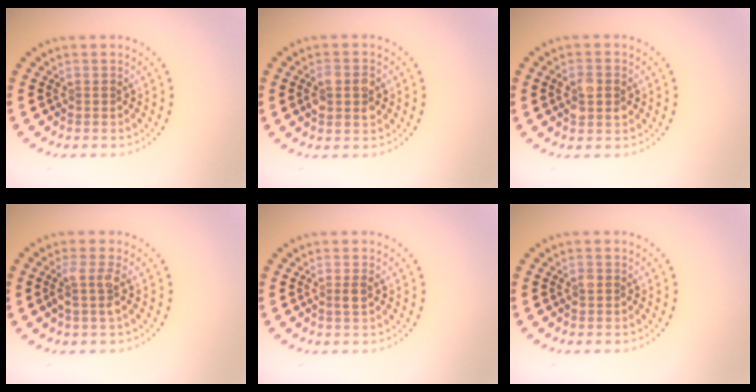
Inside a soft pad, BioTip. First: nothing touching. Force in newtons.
{"total": 2.9, "press": 2.9, "slide": 0.3}
{"total": 2.6, "press": 2.6, "slide": 0.2}
{"total": 2.1, "press": 1.7, "slide": 1.3}
{"total": 1.2, "press": 1.1, "slide": 0.5}
{"total": 0.8, "press": 0.8, "slide": 0.1}